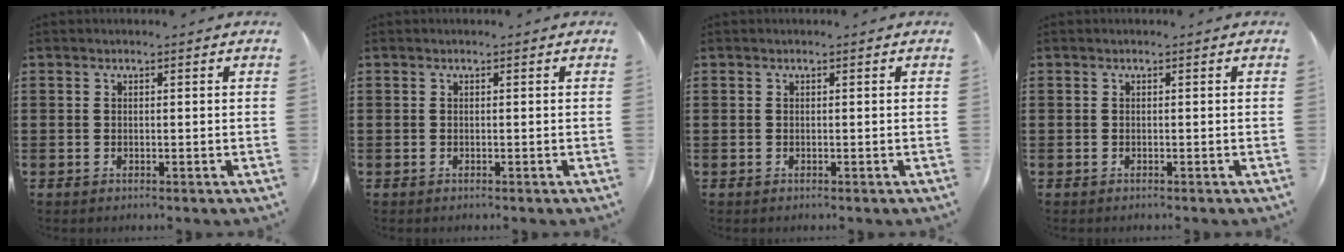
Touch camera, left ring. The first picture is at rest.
{"total": 0.0}
{"total": 0.0}
{"total": 0.0}